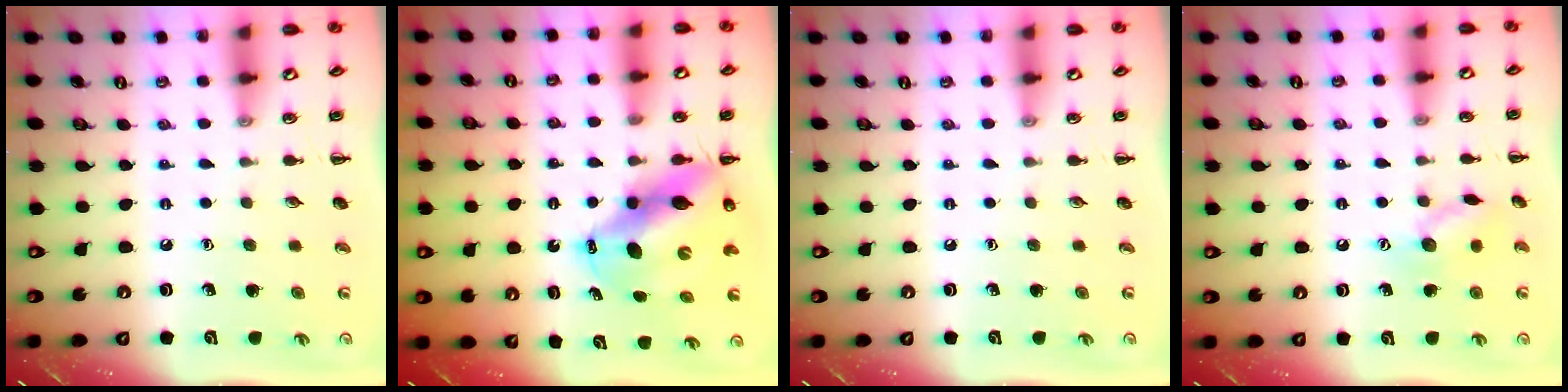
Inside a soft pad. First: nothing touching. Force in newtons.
{"total": 12.6, "press": 12.1, "slide": 3.2}
{"total": 0.0}
{"total": 9.5, "press": 9.4, "slide": 0.7}